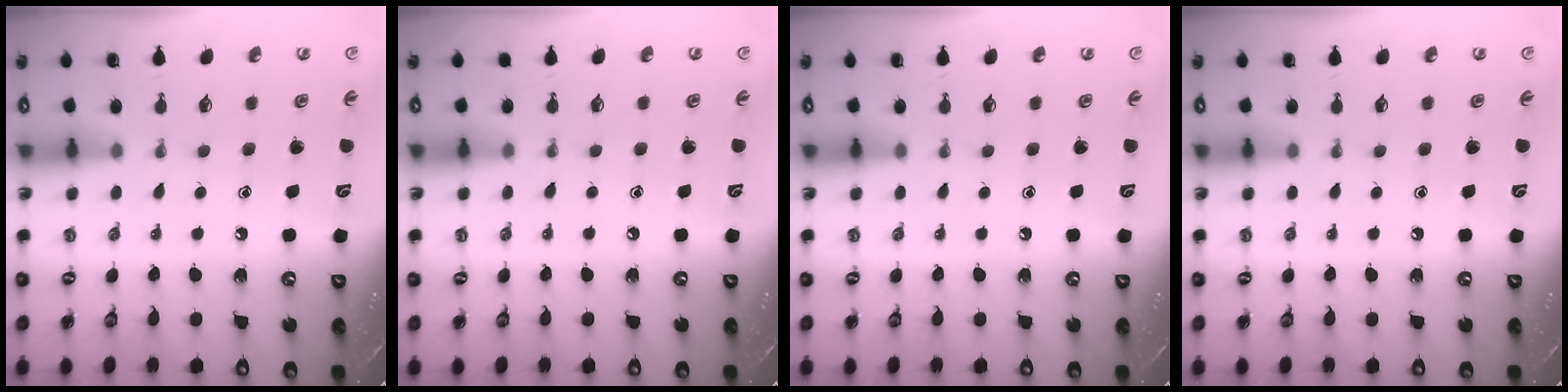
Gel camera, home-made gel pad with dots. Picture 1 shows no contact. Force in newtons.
{"total": 2.5, "press": 2.4, "slide": 0.4}
{"total": 0.0}
{"total": 0.0}